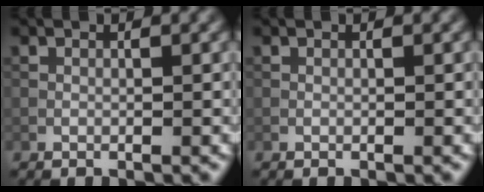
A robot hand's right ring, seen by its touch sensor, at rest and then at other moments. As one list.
[{"total": 0.0}]